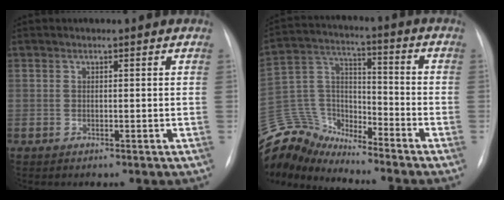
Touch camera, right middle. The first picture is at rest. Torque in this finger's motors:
{"motor_torque": [0.11, -0.18, 0.00, -0.03]}